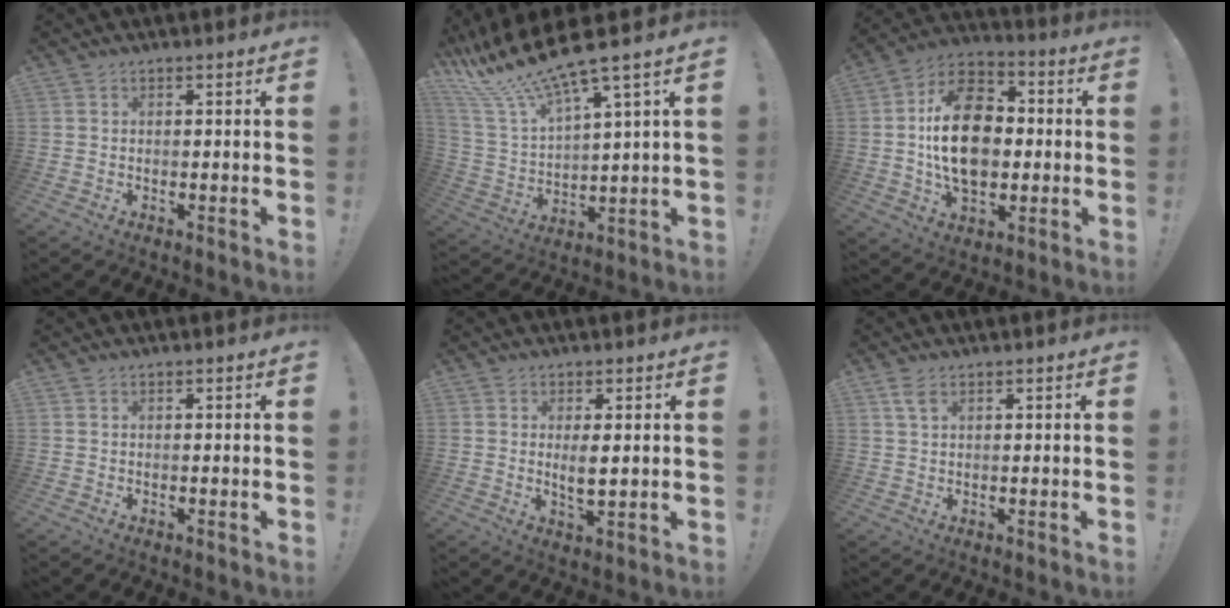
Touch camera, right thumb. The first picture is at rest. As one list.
[{"total": 15.6, "force": [12.9, 2.4, 8.5], "torque": [-0.174, -0.091, 0.226]}, {"total": 21.5, "force": [0.0, 14.7, 15.7], "torque": [-0.260, 0.014, 0.005]}, {"total": 0.0}, {"total": 4.1, "force": [1.0, 1.3, 3.8], "torque": [-0.059, -0.013, 0.012]}, {"total": 3.4, "force": [1.8, 1.6, 2.5], "torque": [-0.047, -0.002, 0.033]}]